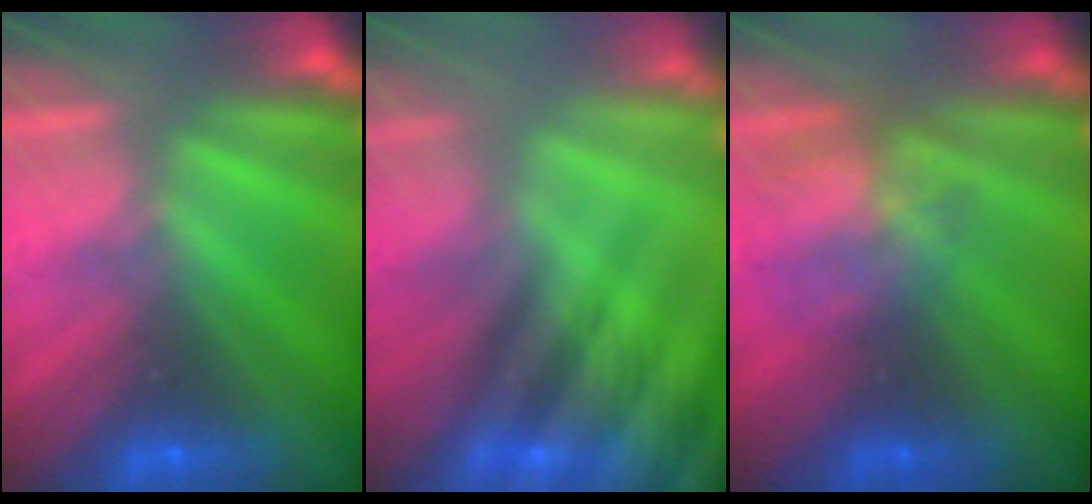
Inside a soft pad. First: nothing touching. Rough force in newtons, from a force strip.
{"total": 8.4}
{"total": 3.4}